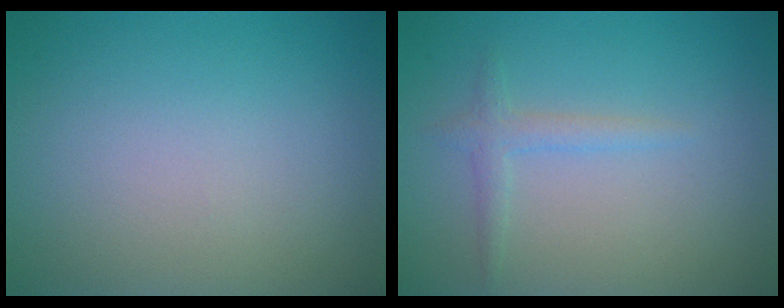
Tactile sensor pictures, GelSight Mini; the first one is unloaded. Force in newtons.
{"total": 1.5, "press": 1.4, "slide": 0.1}